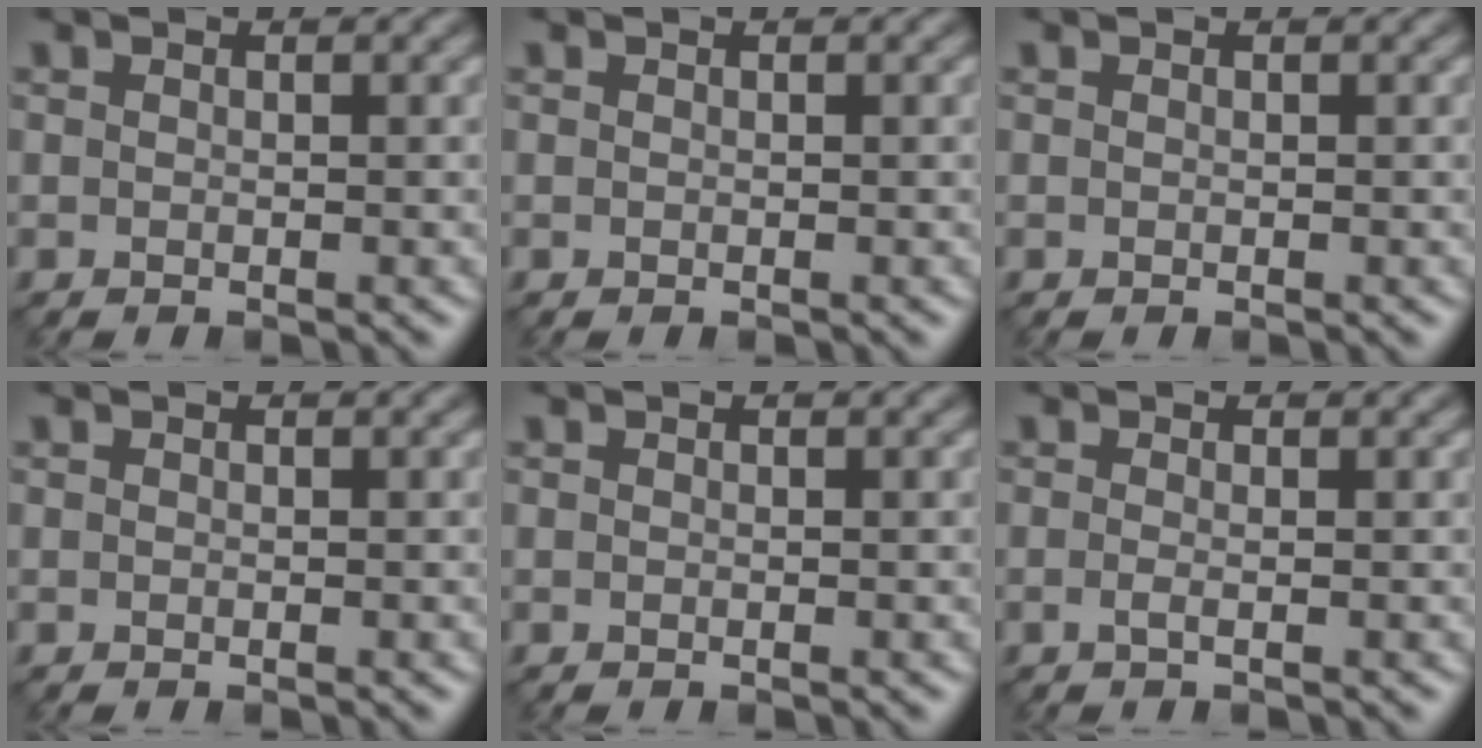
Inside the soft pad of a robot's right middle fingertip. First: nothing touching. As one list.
[{"total": 0.0}, {"total": 0.0}, {"total": 0.0}, {"total": 0.0}, {"total": 0.8, "force": [-0.1, 0.4, 0.8], "torque": [-0.010, -0.003, -0.006]}]